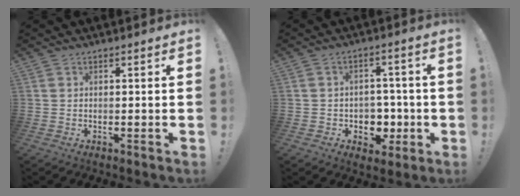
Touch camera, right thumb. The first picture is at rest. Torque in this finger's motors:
{"motor_torque": [0.51, 0.18, 0.52, -0.59, 0.00]}